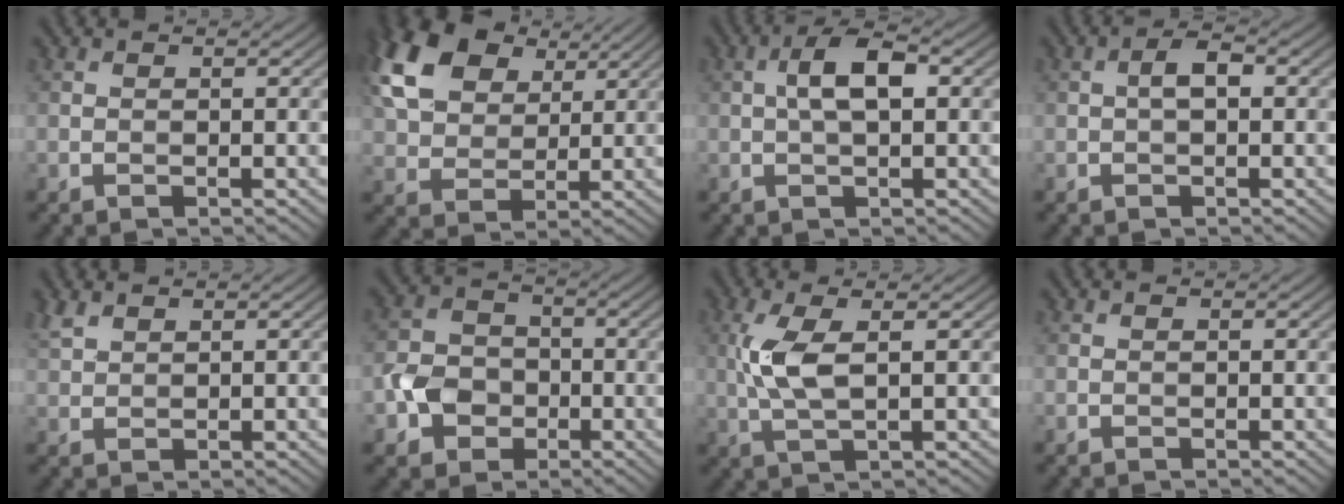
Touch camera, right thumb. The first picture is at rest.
{"total": 14.1, "force": [6.5, 9.1, 8.5], "torque": [-0.212, 0.025, 0.120]}
{"total": 4.8, "force": [0.6, 1.7, 4.4], "torque": [-0.087, 0.013, 0.006]}
{"total": 2.3, "force": [0.0, 0.9, 2.1], "torque": [-0.038, 0.010, -0.005]}
{"total": 2.4, "force": [1.8, 1.0, 1.2], "torque": [-0.034, 0.006, 0.044]}
{"total": 5.5, "force": [-2.0, 4.5, 2.3], "torque": [-0.052, 0.000, -0.052]}
{"total": 5.8, "force": [0.9, 1.8, 5.4], "torque": [-0.133, 0.004, 0.017]}
{"total": 0.0}